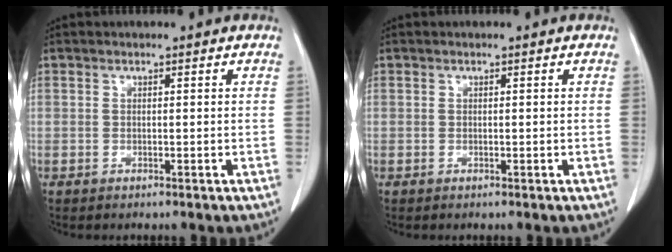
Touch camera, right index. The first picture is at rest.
{"total": 0.0}